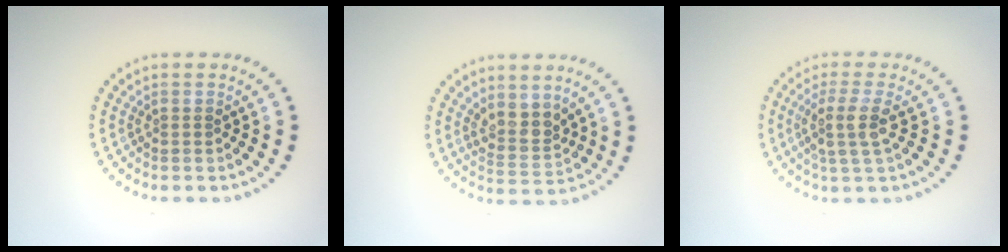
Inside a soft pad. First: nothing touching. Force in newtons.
{"total": 2.6, "press": 2.1, "slide": 1.5}
{"total": 3.1, "press": 2.4, "slide": 1.9}